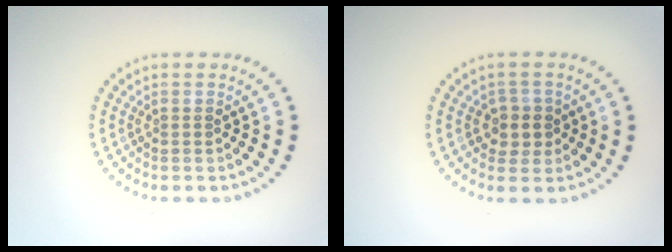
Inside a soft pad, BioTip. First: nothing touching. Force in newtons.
{"total": 2.1, "press": 2.0, "slide": 0.8}